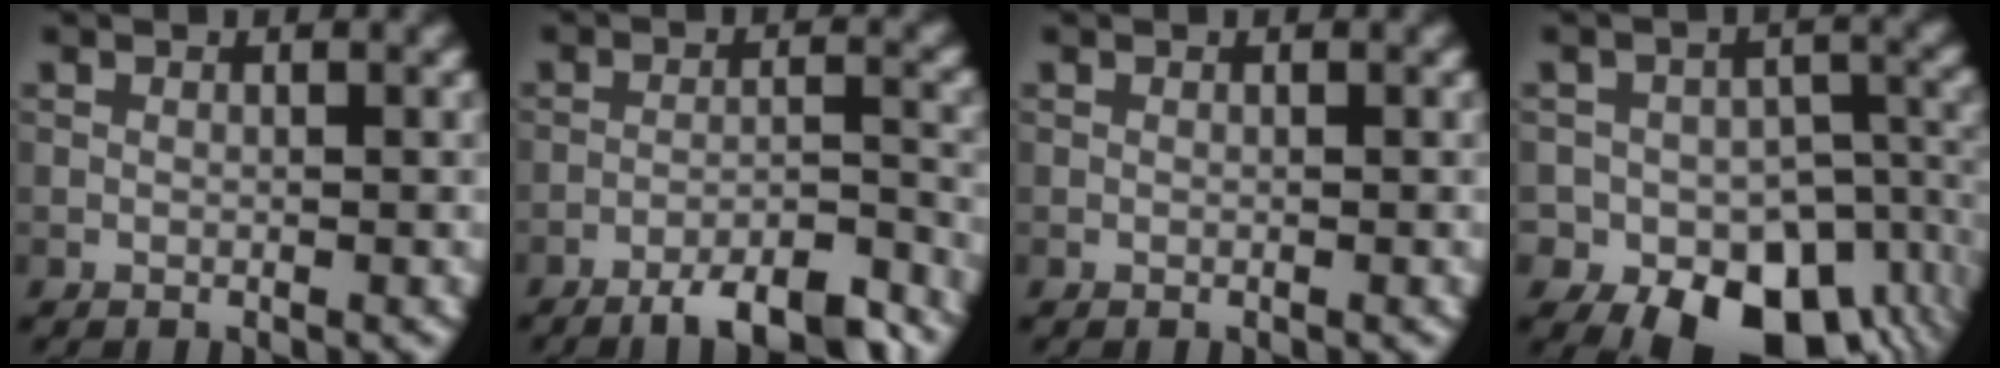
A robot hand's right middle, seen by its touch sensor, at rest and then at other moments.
{"total": 9.3, "force": [-7.9, 2.1, 4.3], "torque": [-0.062, -0.007, -0.110]}
{"total": 0.0}
{"total": 13.8, "force": [-7.2, 9.5, 6.9], "torque": [-0.081, -0.022, -0.084]}